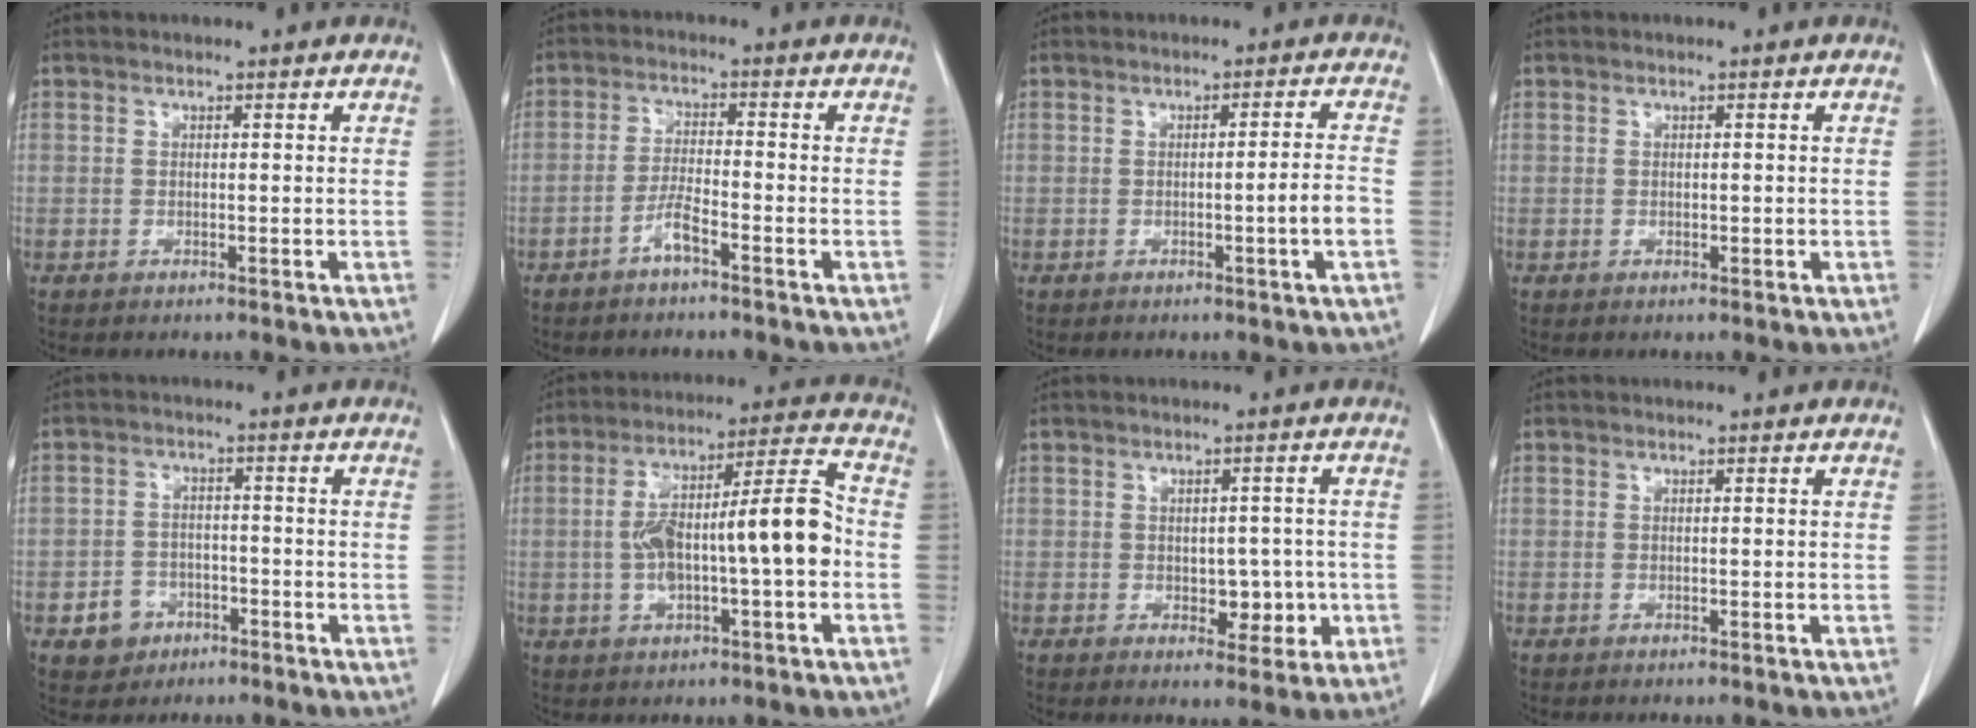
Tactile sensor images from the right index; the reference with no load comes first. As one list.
[{"total": 3.4, "force": [-2.3, 0.2, 2.5], "torque": [-0.052, 0.006, -0.044]}, {"total": 3.8, "force": [-1.3, -0.7, 3.5], "torque": [-0.048, -0.002, -0.022]}, {"total": 0.5, "force": [0.0, 0.4, 0.4], "torque": [-0.007, -0.001, 0.000]}, {"total": 4.6, "force": [-2.2, 3.9, 1.1], "torque": [-0.017, 0.012, -0.028]}, {"total": 15.0, "force": [-1.4, 2.5, 14.7], "torque": [-0.250, 0.032, -0.020]}, {"total": 4.6, "force": [-0.7, 2.9, 3.5], "torque": [-0.034, 0.007, -0.001]}, {"total": 0.0}]